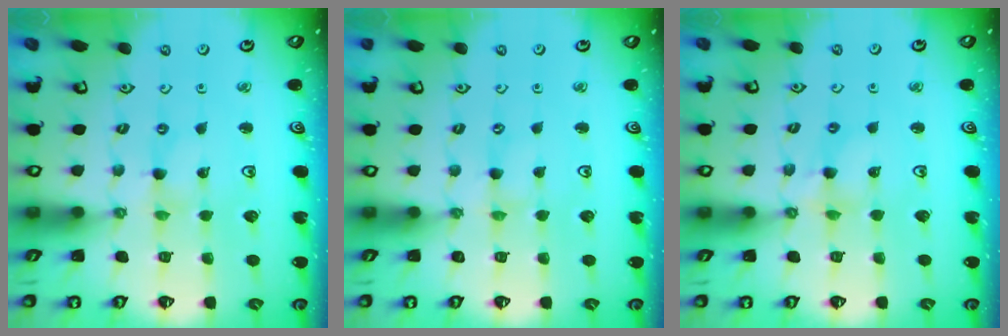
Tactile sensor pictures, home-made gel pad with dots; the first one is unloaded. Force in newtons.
{"total": 0.0}
{"total": 4.0, "press": 4.0, "slide": 0.3}